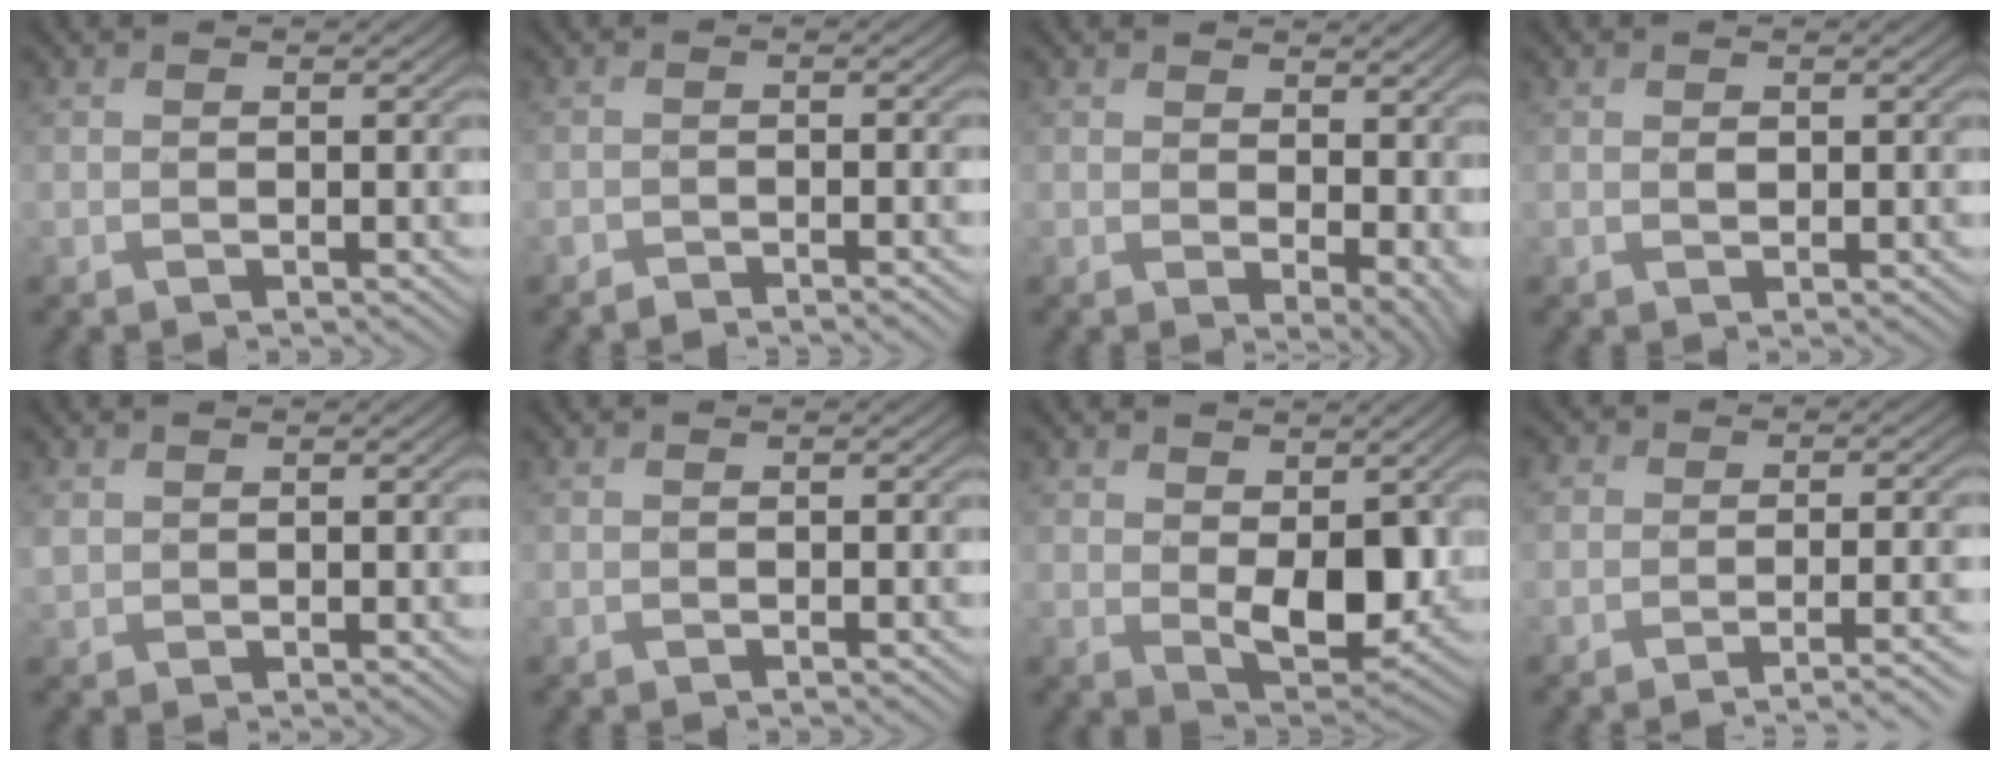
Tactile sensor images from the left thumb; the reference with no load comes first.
{"total": 1.7, "force": [-1.6, 0.2, 0.5], "torque": [-0.005, 0.001, -0.031]}
{"total": 6.5, "force": [1.9, 3.7, 5.0], "torque": [-0.078, -0.014, 0.041]}
{"total": 0.7, "force": [0.3, 0.5, 0.5], "torque": [-0.011, -0.002, 0.005]}
{"total": 1.8, "force": [1.1, 1.2, 0.9], "torque": [-0.025, -0.002, 0.027]}
{"total": 0.0}
{"total": 7.3, "force": [1.4, 4.5, 5.6], "torque": [-0.106, -0.023, 0.031]}
{"total": 3.9, "force": [-2.6, 1.3, 2.6], "torque": [-0.022, 0.005, -0.033]}